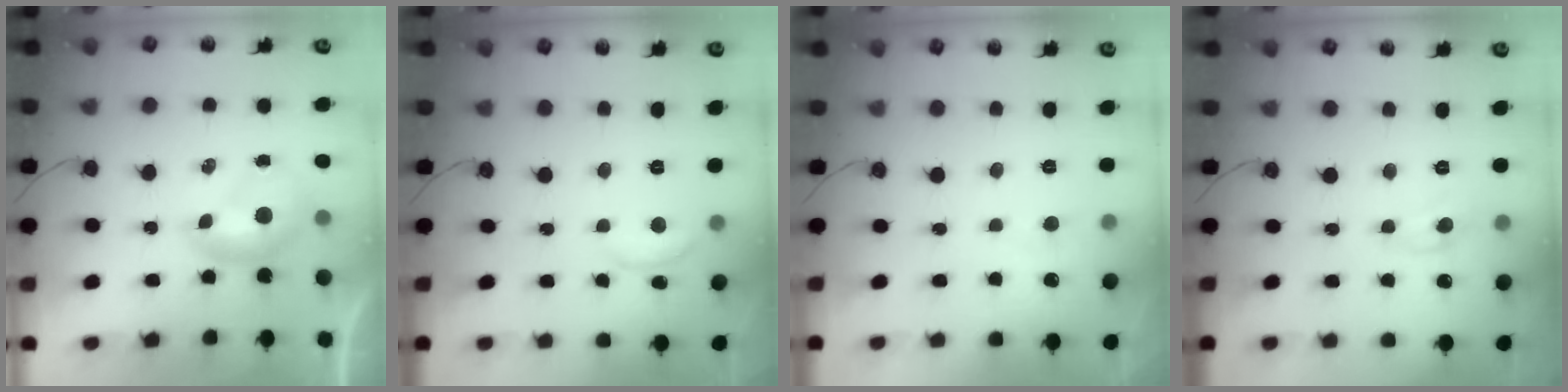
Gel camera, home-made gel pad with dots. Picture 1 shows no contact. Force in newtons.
{"total": 1.7, "press": 1.6, "slide": 0.5}
{"total": 1.0, "press": 0.9, "slide": 0.5}
{"total": 2.4, "press": 2.4, "slide": 0.3}